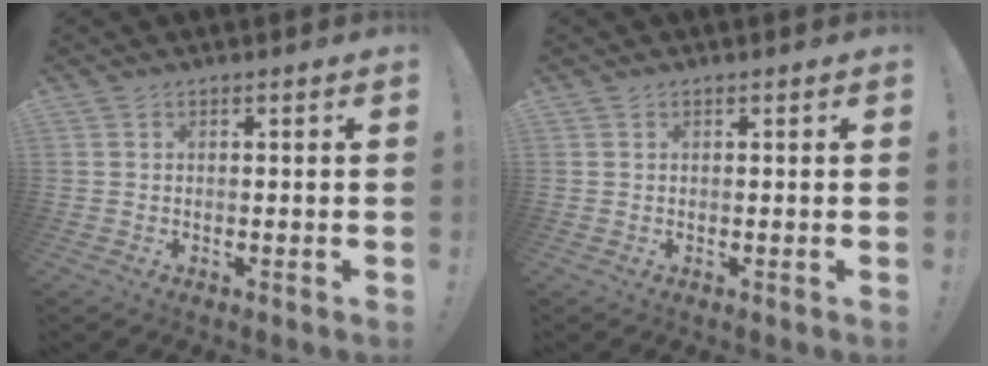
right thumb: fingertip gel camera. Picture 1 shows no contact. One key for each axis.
{"total": 0.0}